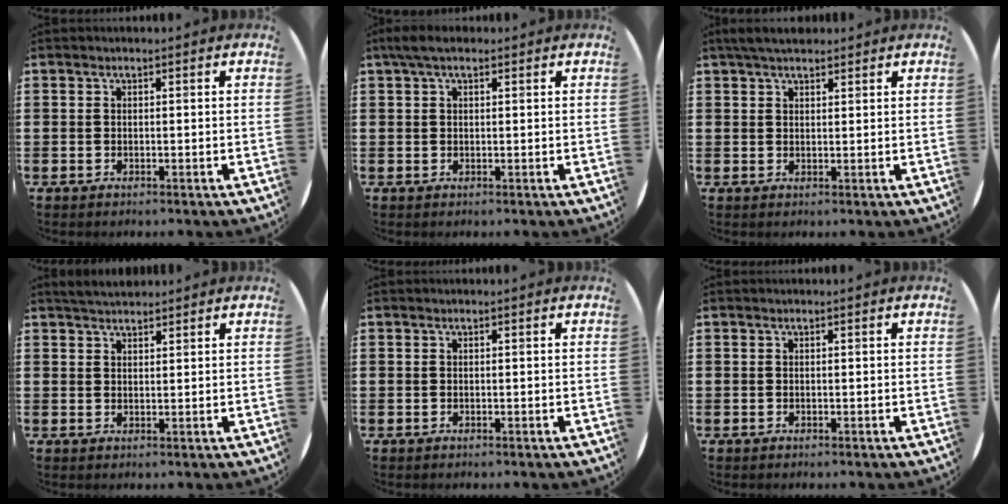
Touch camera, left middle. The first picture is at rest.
{"total": 2.2, "force": [1.3, 0.8, 1.5], "torque": [-0.031, 0.007, 0.022]}
{"total": 2.9, "force": [2.5, 0.8, 1.2], "torque": [-0.027, 0.004, 0.046]}
{"total": 2.7, "force": [2.6, 0.5, 0.4], "torque": [-0.011, -0.001, 0.049]}
{"total": 0.0}
{"total": 0.0}